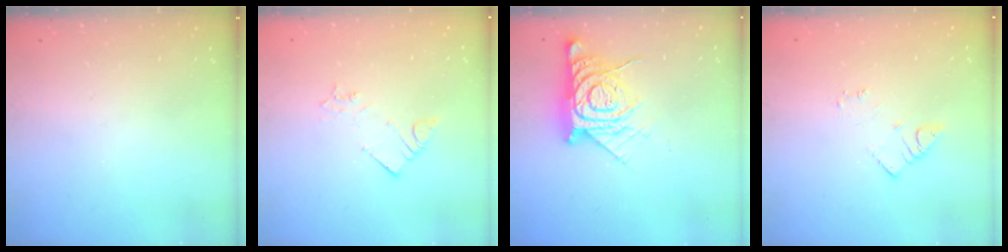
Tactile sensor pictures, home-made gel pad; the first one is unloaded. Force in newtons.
{"total": 2.8, "press": 2.7, "slide": 0.5}
{"total": 13.0, "press": 13.0, "slide": 1.0}
{"total": 2.9, "press": 2.9, "slide": 0.3}